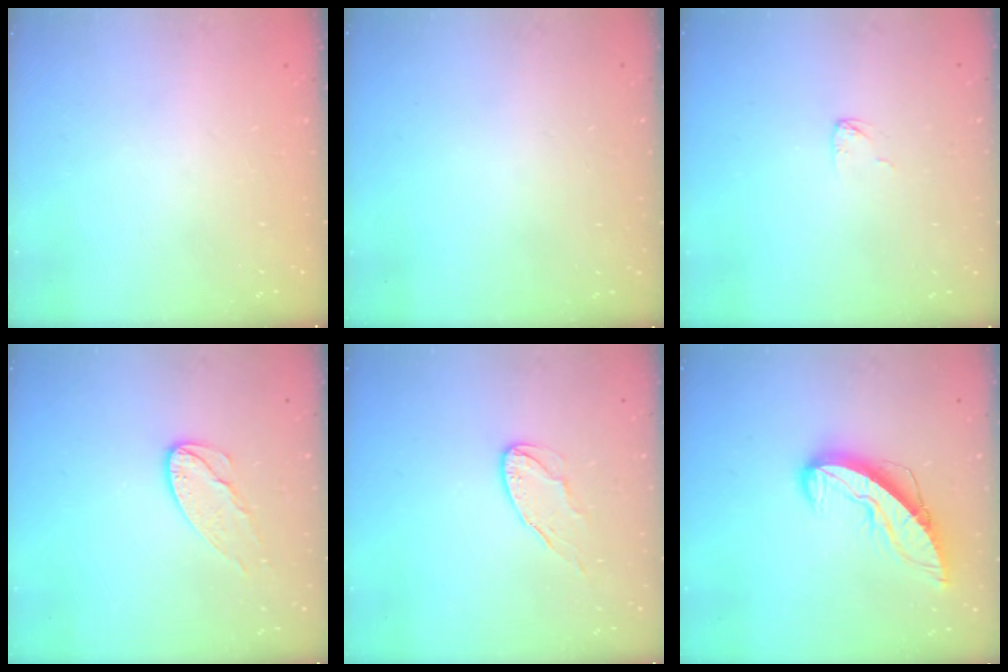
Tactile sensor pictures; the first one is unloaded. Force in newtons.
{"total": 0.0}
{"total": 3.0, "press": 3.0, "slide": 0.3}
{"total": 8.1, "press": 8.1, "slide": 0.5}
{"total": 6.8, "press": 6.8, "slide": 0.2}
{"total": 10.1, "press": 10.0, "slide": 0.8}